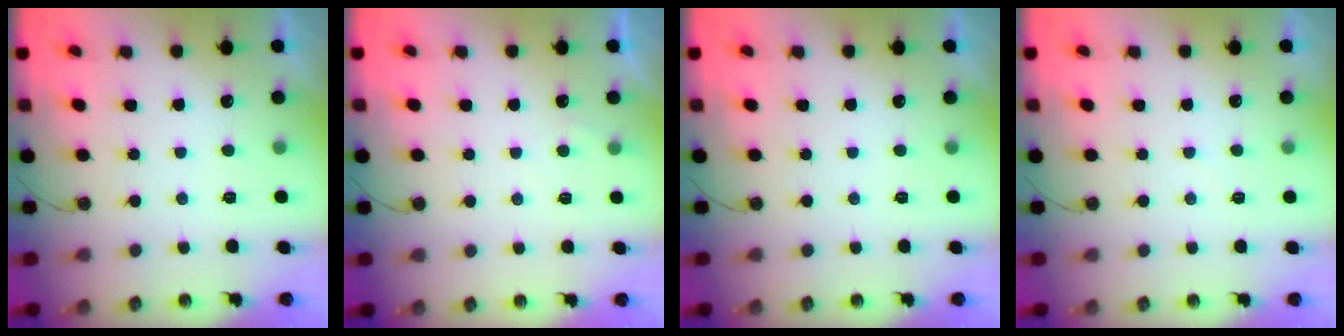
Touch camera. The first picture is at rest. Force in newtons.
{"total": 2.3, "press": 2.2, "slide": 0.3}
{"total": 0.0}
{"total": 5.0, "press": 5.0, "slide": 0.5}